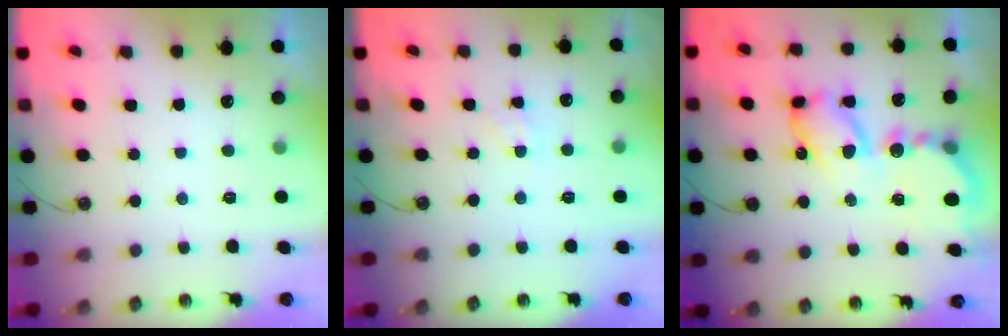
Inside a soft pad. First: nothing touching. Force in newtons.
{"total": 1.6, "press": 1.6, "slide": 0.2}
{"total": 13.0, "press": 13.0, "slide": 0.9}